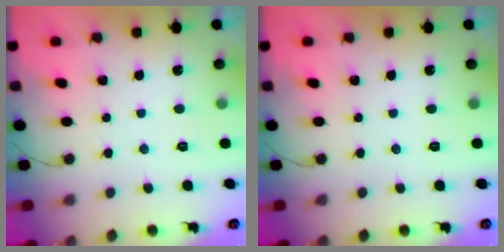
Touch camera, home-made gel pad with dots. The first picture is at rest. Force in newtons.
{"total": 0.0}